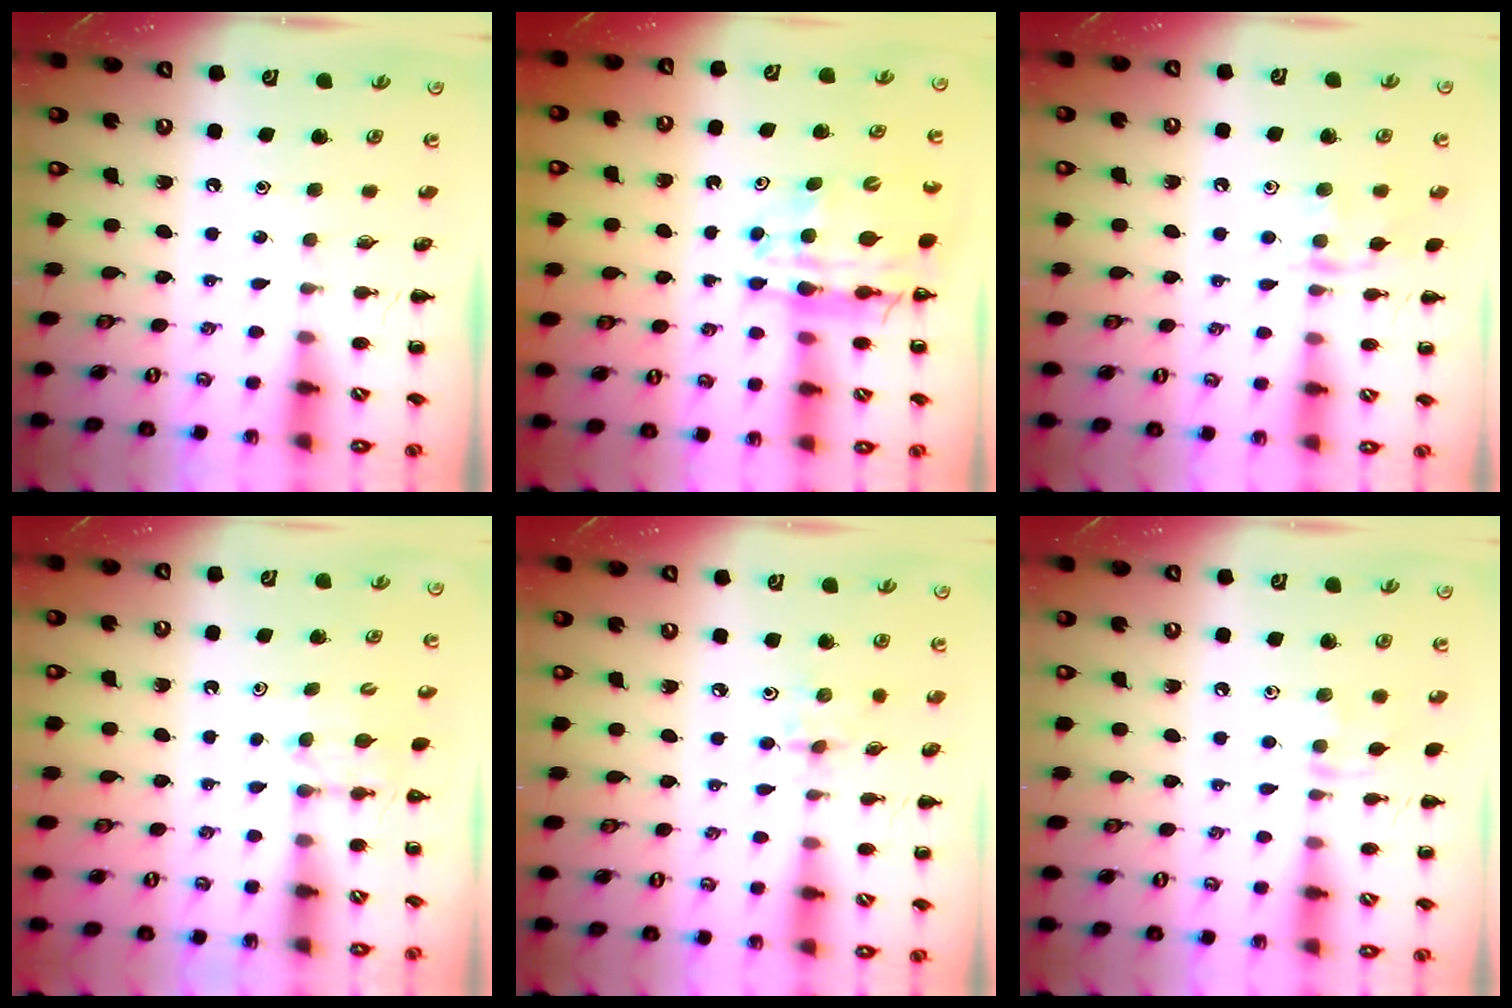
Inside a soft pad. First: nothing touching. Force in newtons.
{"total": 13.0, "press": 12.5, "slide": 3.8}
{"total": 8.8, "press": 8.8, "slide": 0.8}
{"total": 3.3, "press": 3.1, "slide": 1.1}
{"total": 2.4, "press": 2.3, "slide": 0.8}
{"total": 4.9, "press": 4.7, "slide": 1.3}